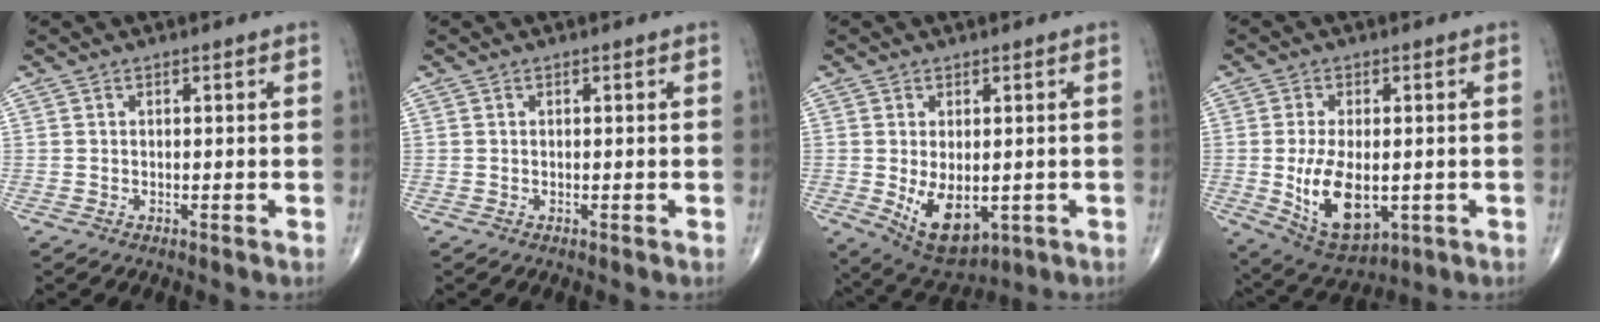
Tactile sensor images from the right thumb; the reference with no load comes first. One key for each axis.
{"total": 0.0}
{"total": 9.8, "fx": -1.6, "fy": 5.6, "fz": 7.9, "tx": -0.118, "ty": -0.014, "tz": -0.006}
{"total": 12.6, "fx": -1.8, "fy": 6.8, "fz": 10.5, "tx": -0.177, "ty": -0.013, "tz": -0.012}